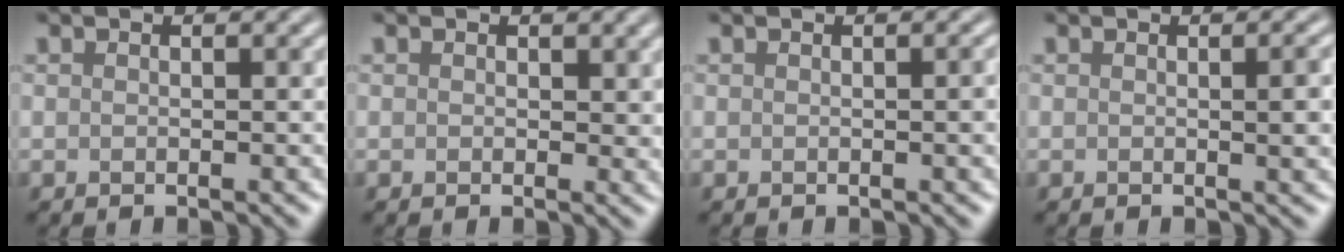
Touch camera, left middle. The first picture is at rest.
{"total": 1.0, "force": [0.4, 0.7, 0.6], "torque": [-0.003, -0.002, 0.003]}
{"total": 1.5, "force": [0.0, 0.4, 1.4], "torque": [-0.015, 0.003, -0.001]}
{"total": 2.6, "force": [0.1, 0.6, 2.5], "torque": [-0.026, 0.003, -0.001]}